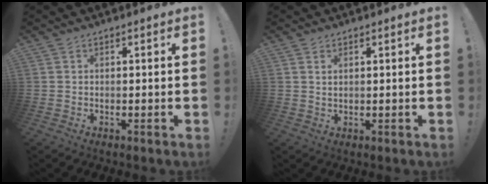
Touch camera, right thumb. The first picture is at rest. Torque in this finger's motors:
{"motor_torque": [-0.16, 0.20, 0.10, 0.03, -0.11]}